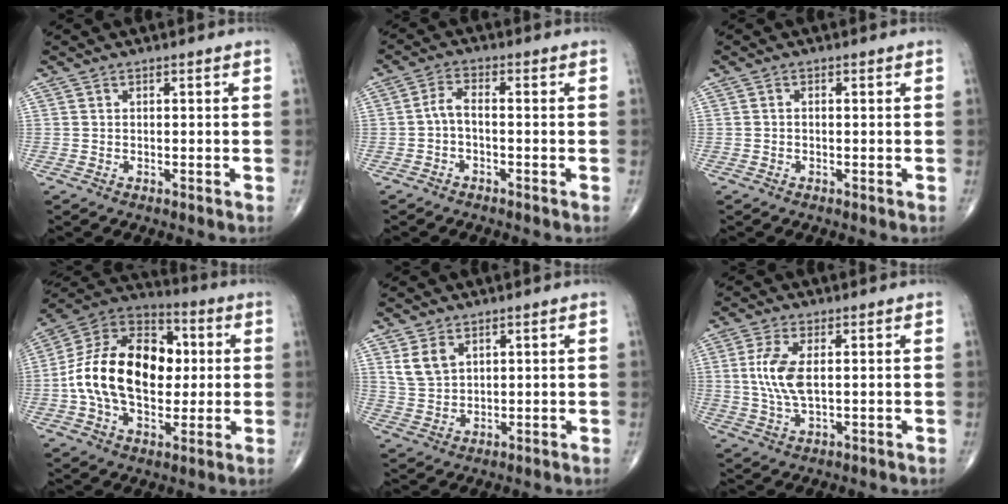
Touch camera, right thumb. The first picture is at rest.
{"total": 3.2, "force": [-1.0, 1.3, 2.8], "torque": [-0.052, 0.019, -0.025]}
{"total": 0.5, "force": [-0.2, 0.3, 0.4], "torque": [-0.004, 0.000, -0.007]}
{"total": 22.9, "force": [0.5, 14.9, 17.4], "torque": [-0.287, 0.023, 0.007]}
{"total": 5.1, "force": [2.5, 3.3, 3.1], "torque": [-0.054, -0.009, 0.058]}
{"total": 7.8, "force": [1.0, 3.3, 7.0], "torque": [-0.161, -0.003, 0.023]}